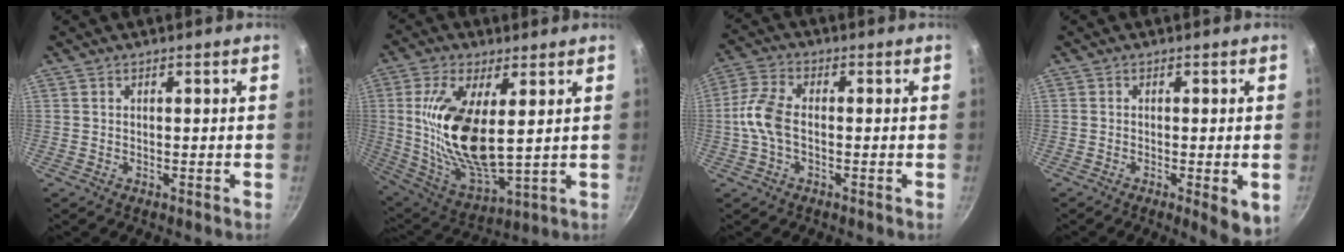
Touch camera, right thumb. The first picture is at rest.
{"total": 18.4, "force": [3.2, 7.9, 16.4], "torque": [-0.319, -0.027, 0.069]}
{"total": 7.2, "force": [-1.0, 4.0, 5.9], "torque": [-0.127, 0.022, -0.031]}
{"total": 5.5, "force": [-1.6, 1.4, 5.1], "torque": [-0.061, -0.006, -0.019]}